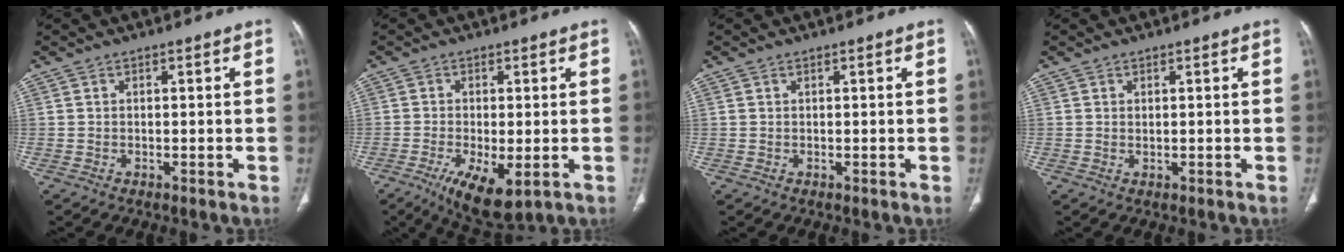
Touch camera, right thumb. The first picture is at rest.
{"total": 9.1, "force": [-3.6, 3.4, 7.6], "torque": [-0.128, -0.015, -0.051]}
{"total": 0.0}
{"total": 0.0}